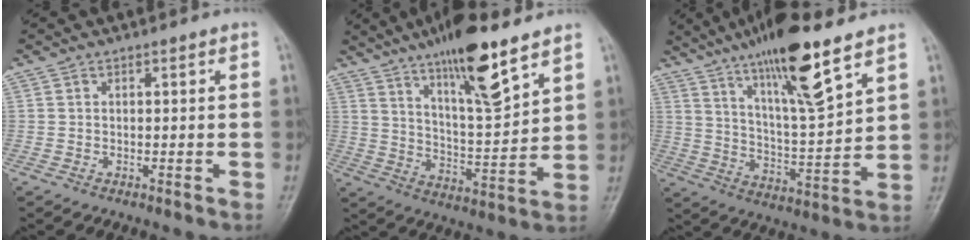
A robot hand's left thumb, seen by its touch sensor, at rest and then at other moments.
{"total": 15.8, "force": [10.4, 3.3, 11.4], "torque": [-0.181, -0.058, 0.184]}
{"total": 17.1, "force": [11.1, 2.8, 12.7], "torque": [-0.209, -0.057, 0.198]}